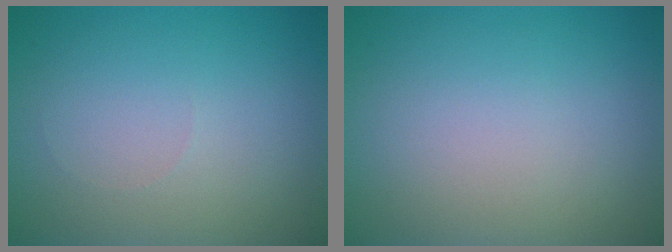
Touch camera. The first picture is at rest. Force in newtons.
{"total": 0.0}